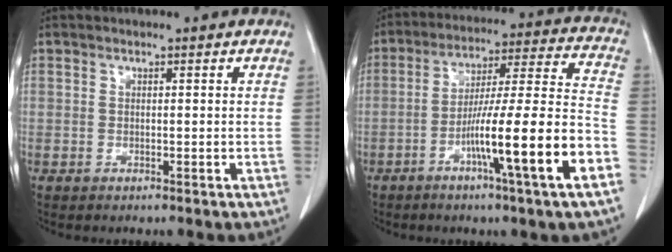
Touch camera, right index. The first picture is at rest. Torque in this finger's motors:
{"motor_torque": [2.14, 0.00, 1.05, 0.21]}